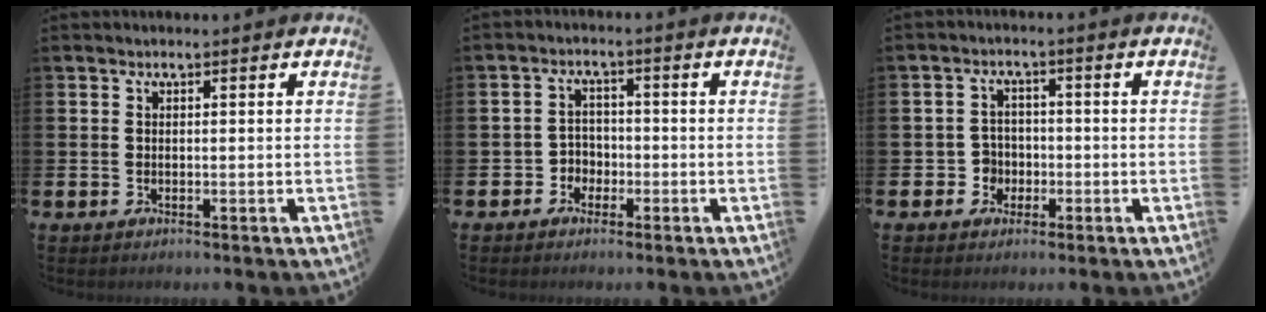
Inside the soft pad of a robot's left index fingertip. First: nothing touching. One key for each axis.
{"total": 2.8, "fx": -1.7, "fy": 2.2, "fz": 0.4, "tx": -0.017, "ty": 0.001, "tz": -0.040}
{"total": 3.2, "fx": -1.3, "fy": 3.0, "fz": 0.5, "tx": -0.020, "ty": 0.007, "tz": -0.030}